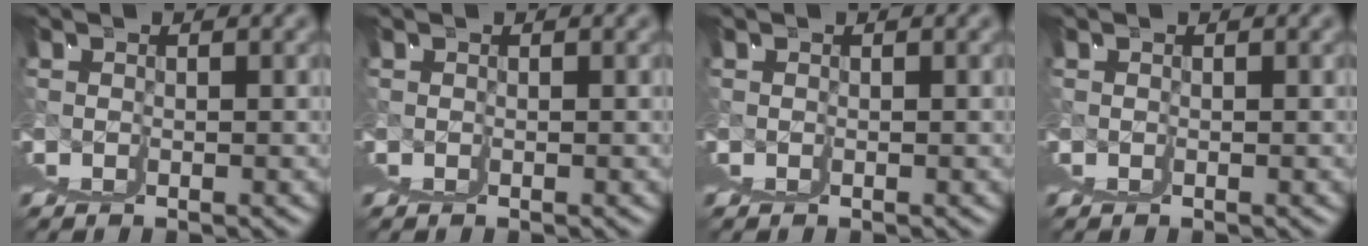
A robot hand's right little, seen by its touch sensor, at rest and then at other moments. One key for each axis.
{"total": 0.0}
{"total": 0.0}
{"total": 0.0}